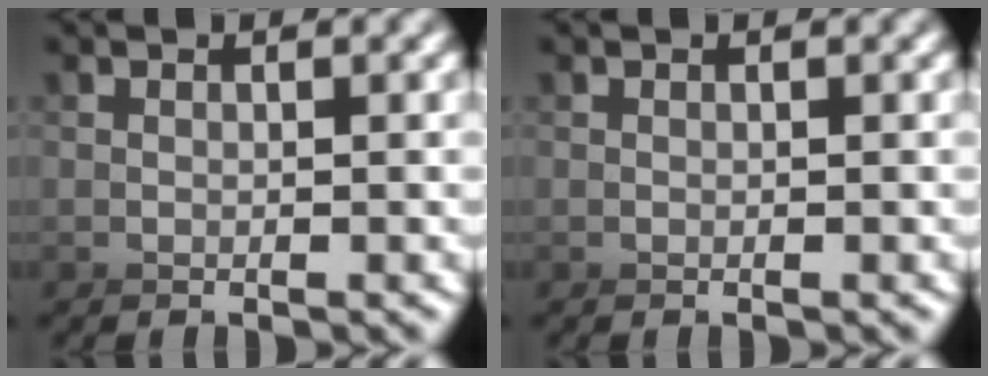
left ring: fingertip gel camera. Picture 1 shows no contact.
{"total": 0.0}